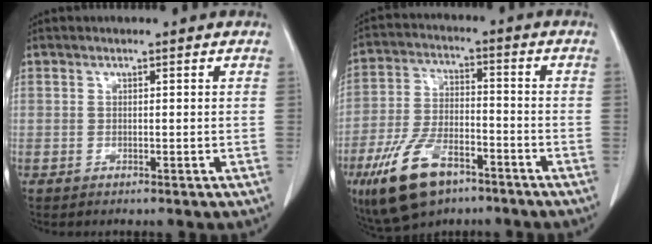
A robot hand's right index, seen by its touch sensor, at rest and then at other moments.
{"total": 12.8, "force": [-7.7, 5.7, 8.5], "torque": [-0.178, -0.004, -0.135]}